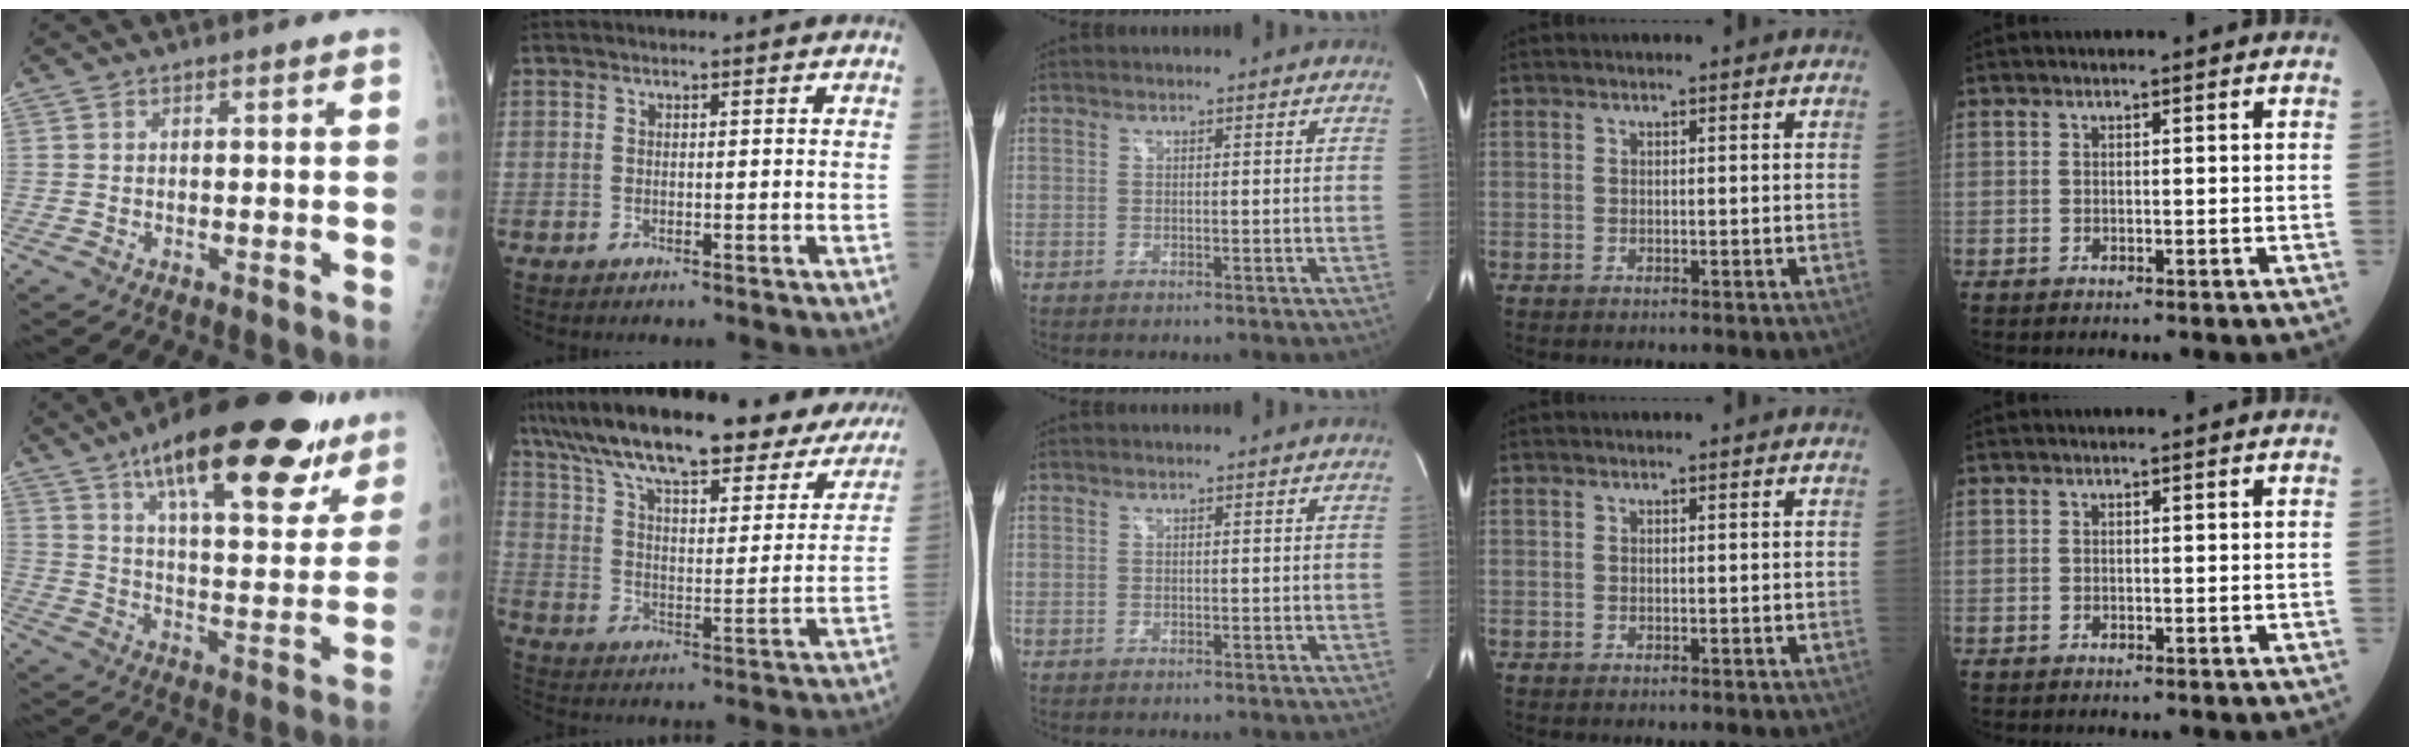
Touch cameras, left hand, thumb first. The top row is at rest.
{"thumb": {"total": 27.8, "force": [17.3, 9.4, 19.5], "torque": [-0.253, -0.046, 0.258]}, "index": {"total": 30.4, "force": [24.7, 7.5, 16.2], "torque": [-0.258, -0.009, 0.331]}}